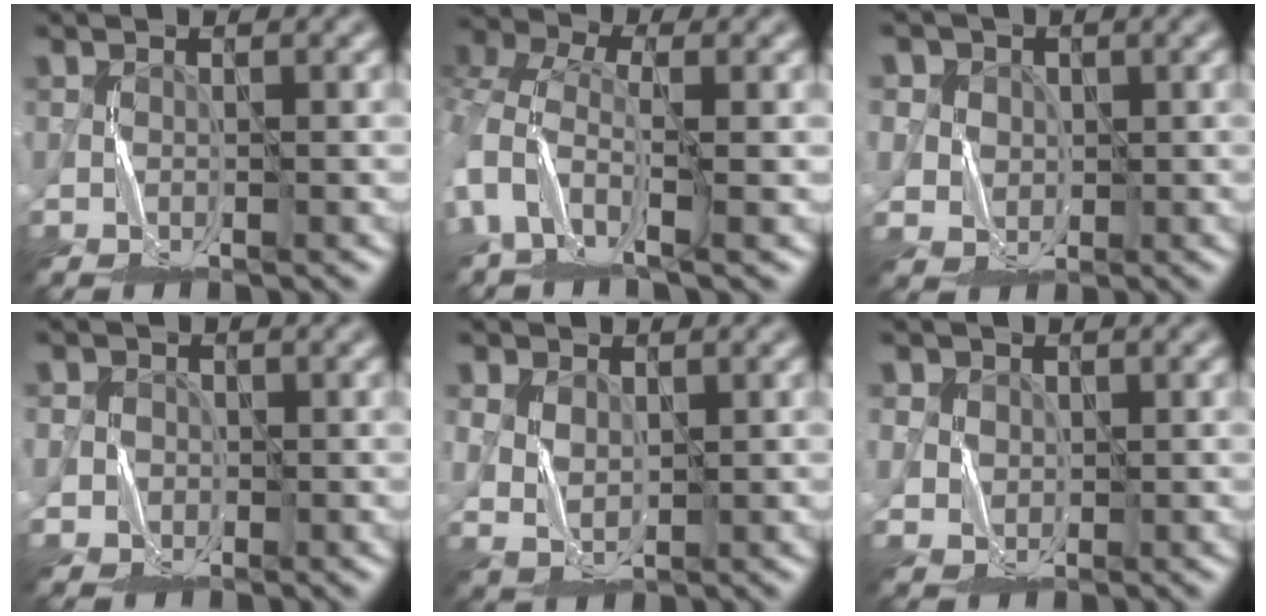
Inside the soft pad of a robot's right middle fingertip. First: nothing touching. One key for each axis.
{"total": 6.1, "fx": -0.8, "fy": 3.8, "fz": 4.7, "tx": -0.113, "ty": -0.012, "tz": -0.031}
{"total": 4.7, "fx": 1.8, "fy": 4.2, "fz": 1.3, "tx": -0.037, "ty": 0.008, "tz": 0.029}
{"total": 2.6, "fx": 0.0, "fy": 2.6, "fz": 0.1, "tx": 0.000, "ty": 0.002, "tz": -0.002}
{"total": 2.4, "fx": 0.5, "fy": 1.9, "fz": 1.4, "tx": -0.036, "ty": -0.004, "tz": 0.013}
{"total": 2.9, "fx": 1.0, "fy": 2.6, "fz": 0.7, "tx": -0.035, "ty": 0.000, "tz": 0.028}